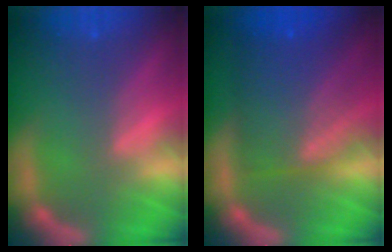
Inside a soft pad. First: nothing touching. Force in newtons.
{"total": 8.6}